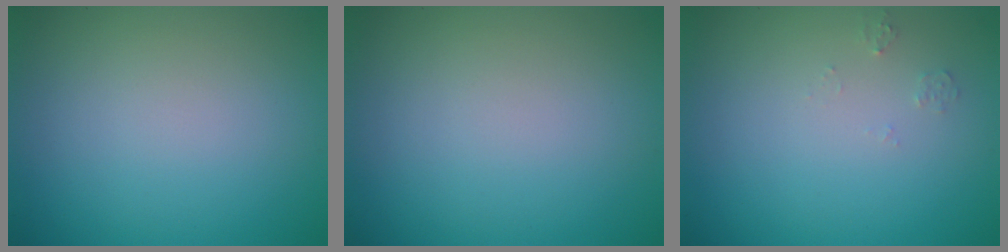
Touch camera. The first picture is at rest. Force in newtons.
{"total": 0.0}
{"total": 0.7, "press": 0.7, "slide": 0.1}